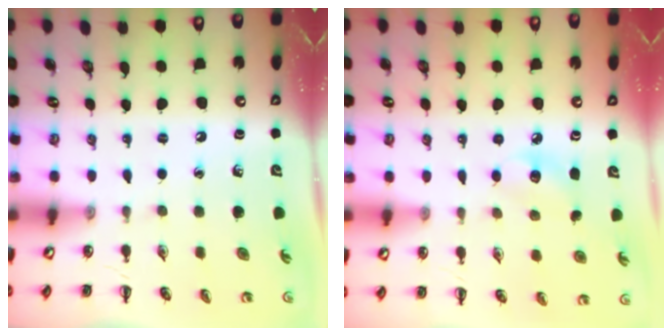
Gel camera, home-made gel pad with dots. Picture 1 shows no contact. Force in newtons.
{"total": 6.2, "press": 6.0, "slide": 1.6}